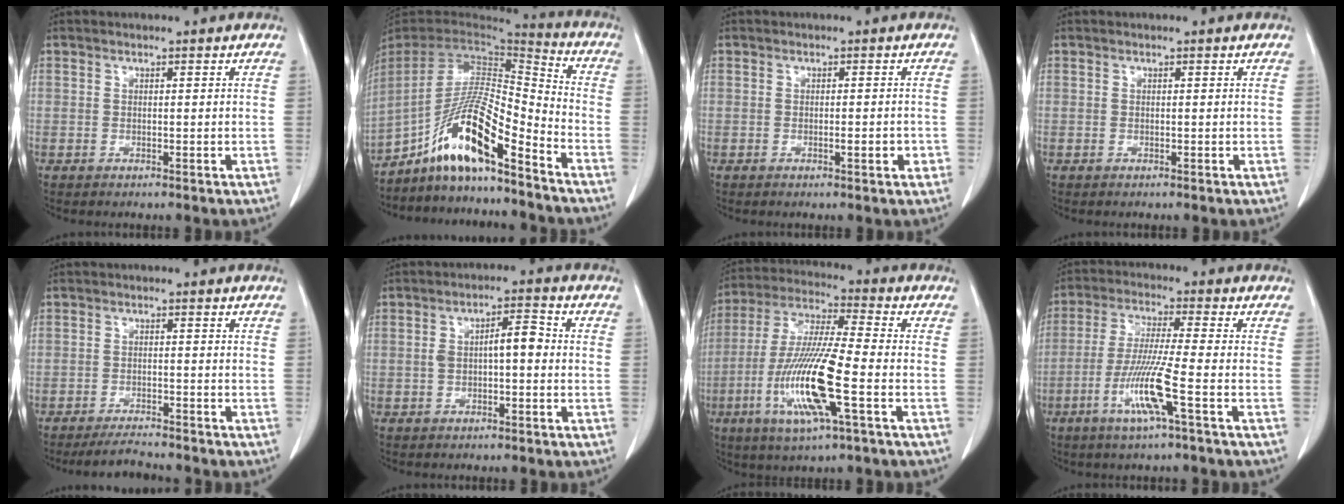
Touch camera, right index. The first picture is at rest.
{"total": 14.2, "force": [-9.8, 1.4, 10.2], "torque": [-0.188, 0.003, -0.179]}
{"total": 2.0, "force": [-0.7, 0.5, 1.8], "torque": [-0.029, -0.001, -0.008]}
{"total": 0.0}
{"total": 3.6, "force": [-3.5, 0.2, 0.7], "torque": [-0.013, -0.015, -0.059]}
{"total": 5.3, "force": [-0.1, 1.7, 5.0], "torque": [-0.092, 0.027, -0.001]}
{"total": 15.6, "force": [-4.8, 1.0, 14.8], "torque": [-0.306, -0.016, -0.091]}
{"total": 9.5, "force": [-3.8, -0.8, 8.7], "torque": [-0.175, -0.015, -0.077]}